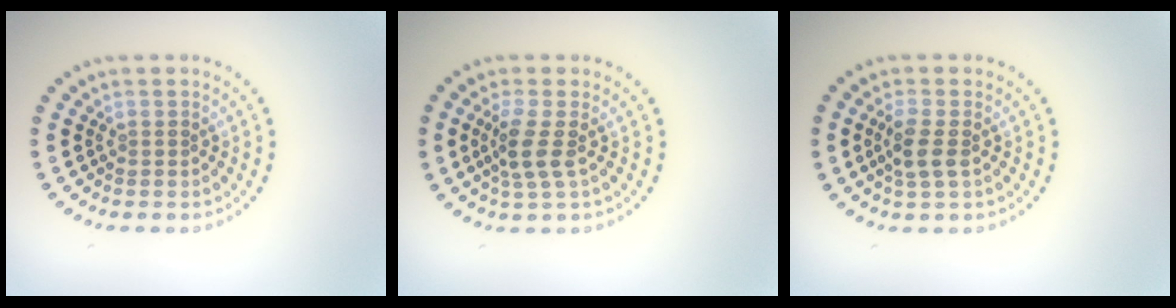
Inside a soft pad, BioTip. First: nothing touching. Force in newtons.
{"total": 2.6, "press": 2.0, "slide": 1.7}
{"total": 2.4, "press": 2.1, "slide": 1.0}